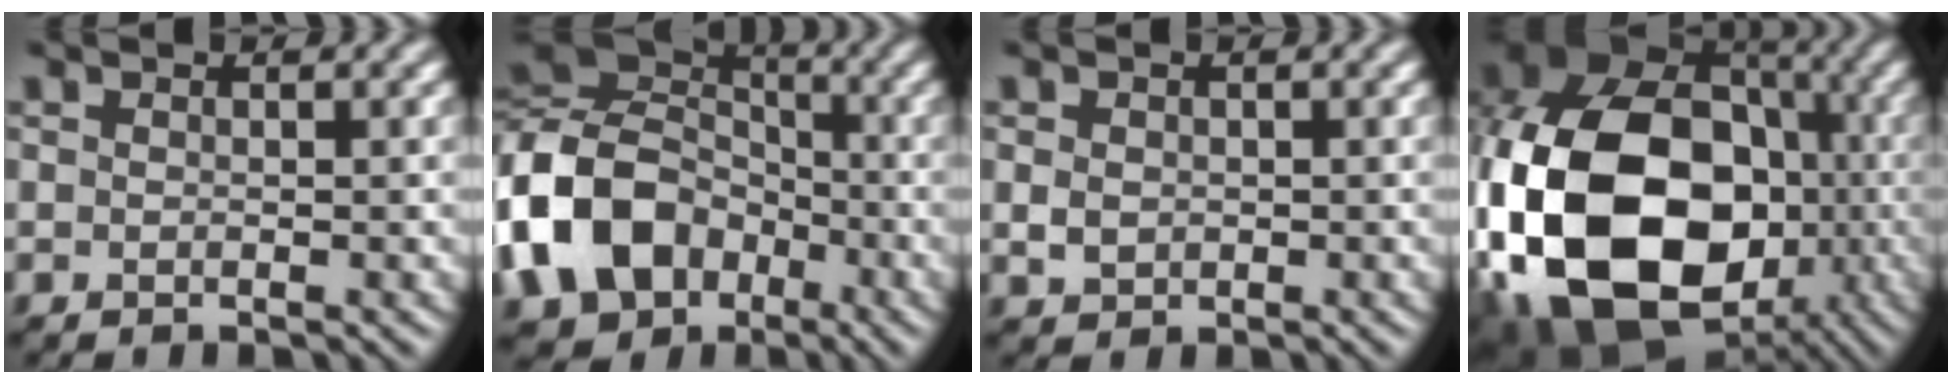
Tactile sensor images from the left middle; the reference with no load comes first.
{"total": 13.7, "force": [-5.1, 10.6, 7.1], "torque": [-0.187, -0.013, -0.107]}
{"total": 1.4, "force": [-0.2, 1.3, 0.6], "torque": [-0.014, -0.007, 0.002]}
{"total": 21.0, "force": [-4.8, 15.3, 13.5], "torque": [-0.327, -0.019, -0.081]}